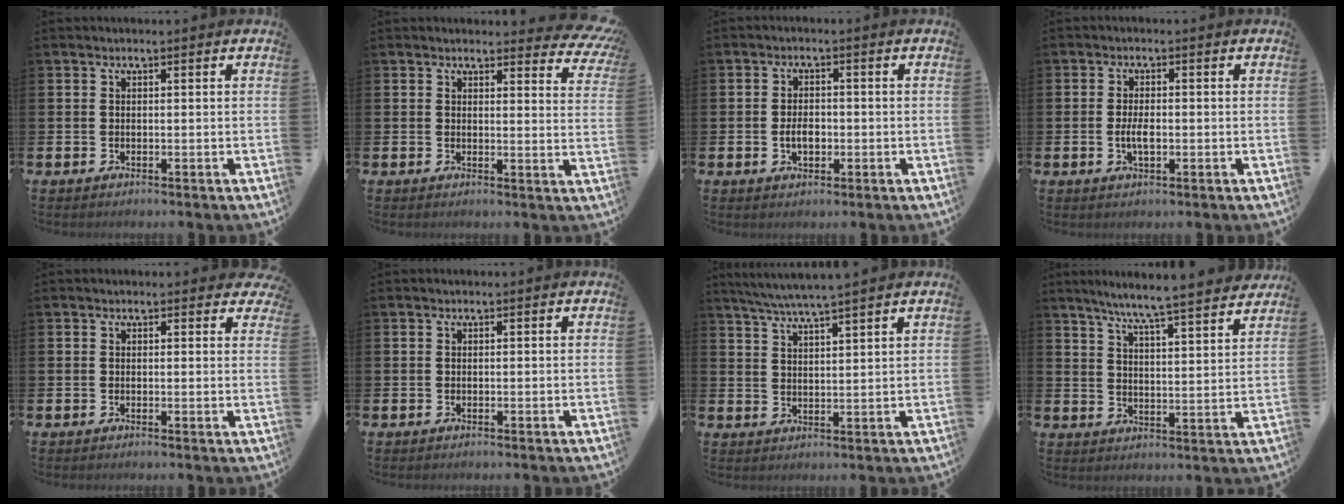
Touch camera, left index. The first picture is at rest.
{"total": 3.1, "force": [2.9, 1.0, 0.4], "torque": [0.007, -0.024, 0.044]}
{"total": 2.9, "force": [-0.5, 1.9, 2.2], "torque": [-0.025, -0.002, -0.015]}
{"total": 2.9, "force": [-0.4, 1.3, 2.6], "torque": [-0.032, -0.004, -0.011]}
{"total": 0.8, "force": [0.7, 0.4, 0.1], "torque": [0.007, 0.003, 0.010]}
{"total": 0.0}
{"total": 4.8, "force": [4.5, -0.7, 1.4], "torque": [-0.046, -0.020, 0.081]}
{"total": 7.2, "force": [6.8, -0.4, 2.4], "torque": [-0.066, -0.048, 0.115]}